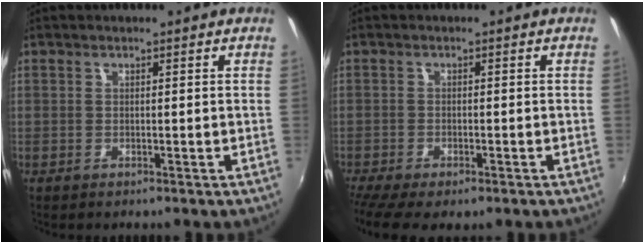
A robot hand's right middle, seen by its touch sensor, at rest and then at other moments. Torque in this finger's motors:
{"motor_torque": [1.15, -0.99, 0.26, 0.17]}